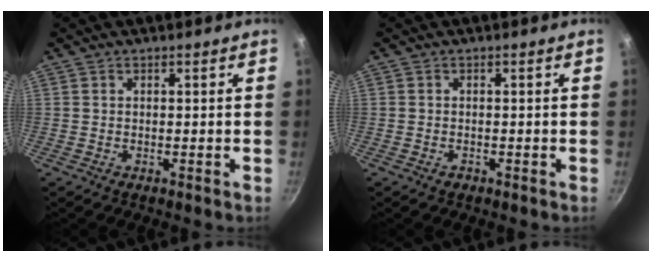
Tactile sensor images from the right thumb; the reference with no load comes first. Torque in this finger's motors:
{"motor_torque": [-0.28, 0.00, -0.28, 0.08, 0.05]}